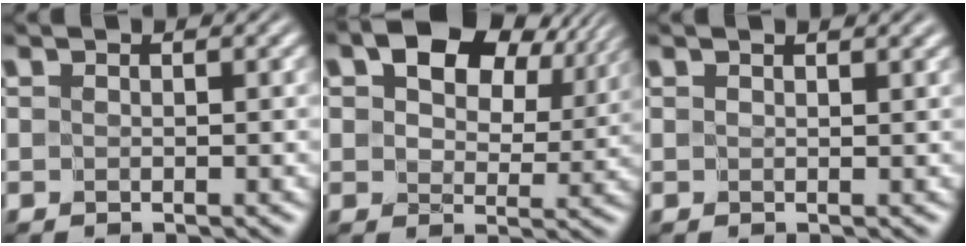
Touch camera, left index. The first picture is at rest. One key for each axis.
{"total": 8.6, "fx": 4.8, "fy": 4.9, "fz": 5.2, "tx": -0.088, "ty": 0.004, "tz": 0.078}
{"total": 0.8, "fx": 0.7, "fy": 0.0, "fz": 0.4, "tx": -0.004, "ty": 0.003, "tz": 0.009}